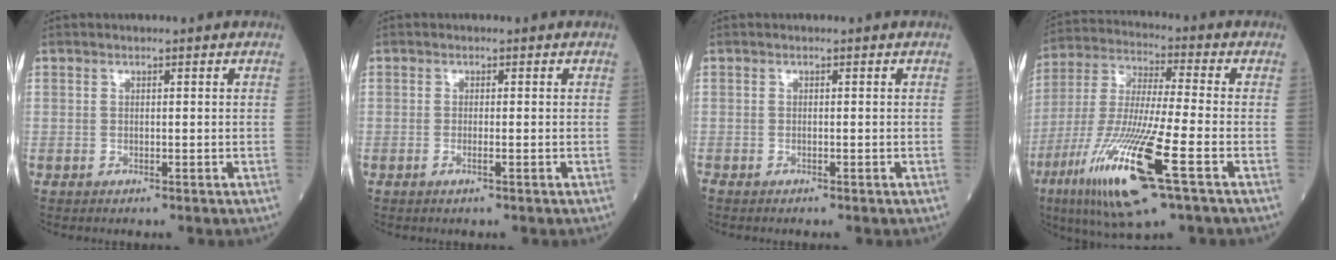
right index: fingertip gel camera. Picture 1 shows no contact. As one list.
[{"total": 0.9, "force": [-0.4, -0.1, 0.8], "torque": [-0.016, -0.001, -0.007]}, {"total": 0.9, "force": [-0.8, 0.1, 0.3], "torque": [-0.007, -0.002, -0.013]}, {"total": 18.7, "force": [-8.2, 1.5, 16.7], "torque": [-0.366, -0.040, -0.152]}]